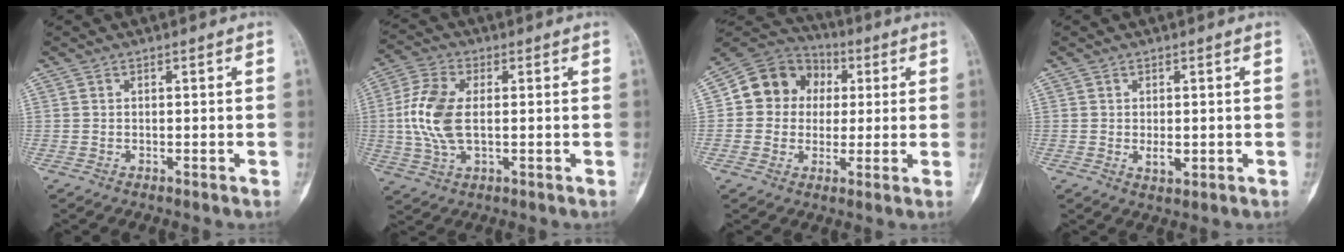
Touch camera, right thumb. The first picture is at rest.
{"total": 10.5, "force": [0.4, 5.6, 8.9], "torque": [-0.203, 0.005, 0.007]}
{"total": 12.3, "force": [1.6, 11.1, 5.2], "torque": [-0.055, 0.020, 0.018]}
{"total": 2.4, "force": [-0.2, 1.5, 1.9], "torque": [-0.025, -0.006, 0.003]}